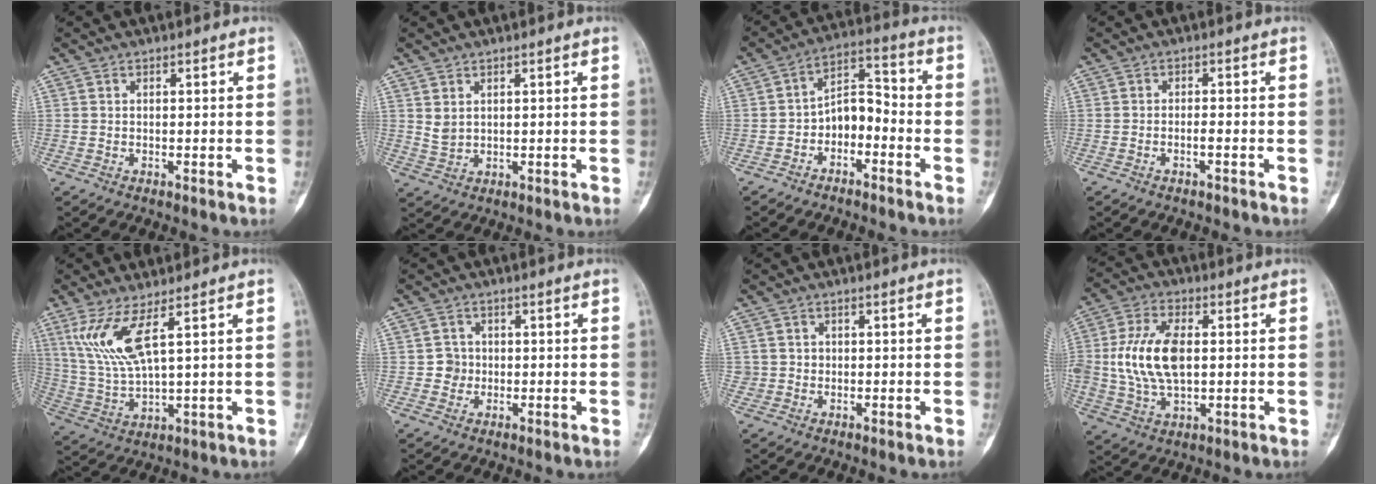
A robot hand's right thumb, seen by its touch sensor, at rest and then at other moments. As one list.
[{"total": 2.5, "force": [1.1, 1.7, 1.5], "torque": [-0.025, -0.009, 0.031]}, {"total": 7.5, "force": [-2.9, 4.8, 4.9], "torque": [-0.056, 0.047, -0.062]}, {"total": 1.4, "force": [-0.8, 0.3, 1.1], "torque": [-0.021, 0.010, -0.015]}, {"total": 9.7, "force": [4.6, 2.0, 8.4], "torque": [-0.200, -0.028, 0.106]}, {"total": 2.6, "force": [-0.2, 2.5, 0.3], "torque": [0.016, 0.008, -0.008]}, {"total": 1.9, "force": [0.1, 1.8, 0.0], "torque": [0.014, 0.007, 0.002]}, {"total": 13.5, "force": [0.9, 7.5, 11.2], "torque": [-0.226, 0.005, 0.019]}]